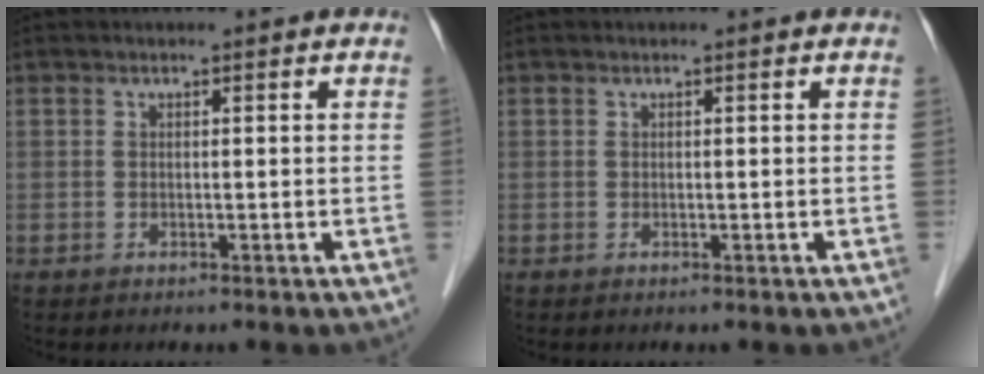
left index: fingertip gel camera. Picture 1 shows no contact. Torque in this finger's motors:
{"motor_torque": [-0.40, 0.03, 0.00, -0.01]}